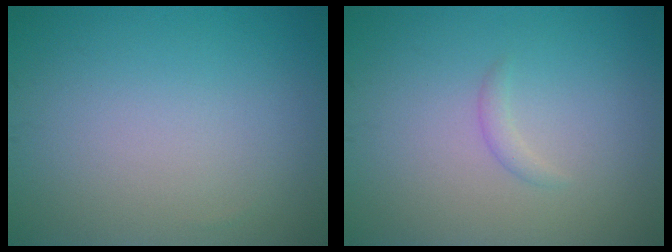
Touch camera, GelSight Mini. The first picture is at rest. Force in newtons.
{"total": 0.9, "press": 0.9, "slide": 0.0}